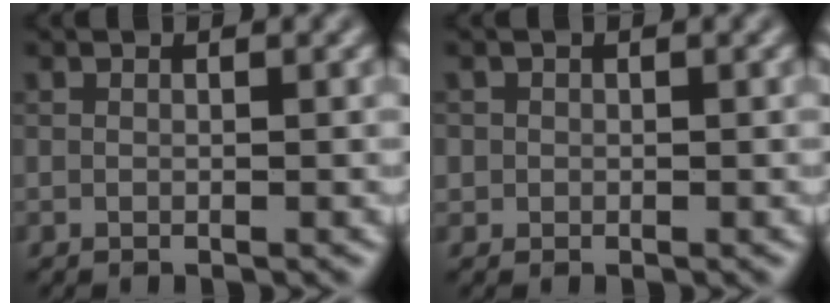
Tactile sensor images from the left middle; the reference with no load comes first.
{"total": 0.6, "force": [0.0, 0.6, 0.0], "torque": [0.008, -0.003, -0.001]}